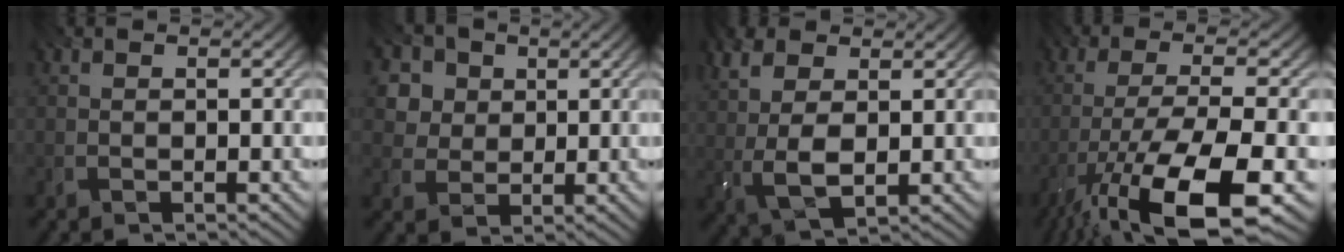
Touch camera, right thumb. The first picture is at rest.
{"total": 6.1, "force": [2.5, 5.2, 2.2], "torque": [-0.103, -0.004, 0.045]}
{"total": 7.9, "force": [2.1, 4.5, 6.1], "torque": [-0.163, 0.002, 0.037]}
{"total": 14.1, "force": [-8.5, 3.1, 10.9], "torque": [-0.180, -0.019, -0.153]}